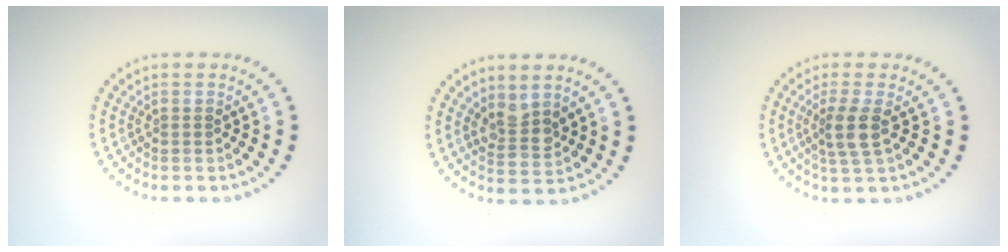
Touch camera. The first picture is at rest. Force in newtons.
{"total": 2.4, "press": 2.2, "slide": 0.9}
{"total": 2.7, "press": 2.2, "slide": 1.5}